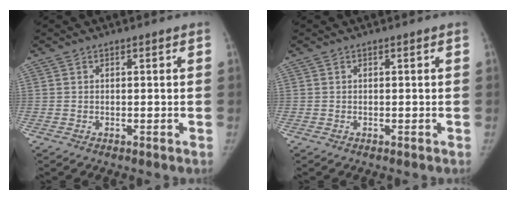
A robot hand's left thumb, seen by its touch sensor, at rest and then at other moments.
{"total": 0.0}